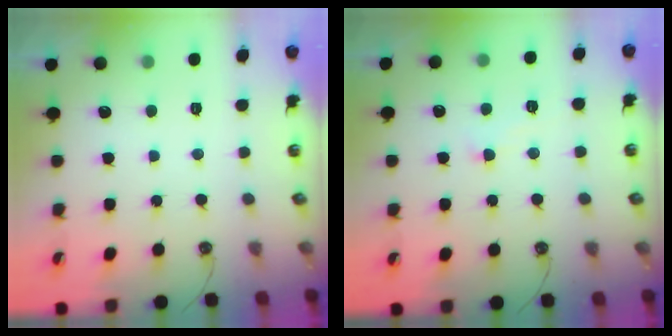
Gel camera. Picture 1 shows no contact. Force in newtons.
{"total": 1.6, "press": 1.5, "slide": 0.6}